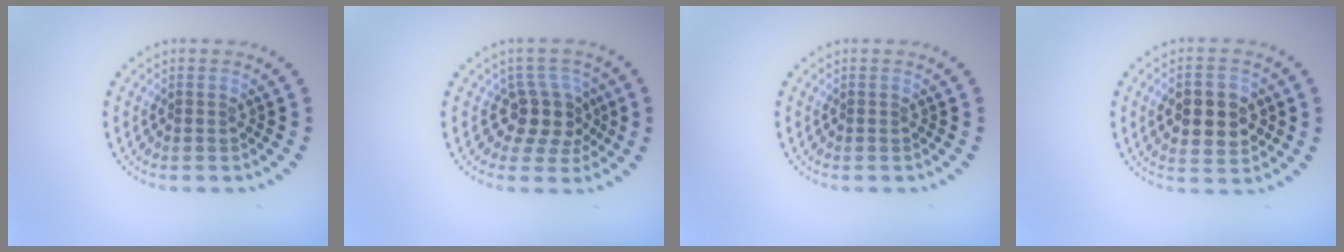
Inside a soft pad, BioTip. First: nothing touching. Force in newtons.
{"total": 3.5, "press": 2.7, "slide": 2.2}
{"total": 0.0}
{"total": 4.6, "press": 4.6, "slide": 0.3}